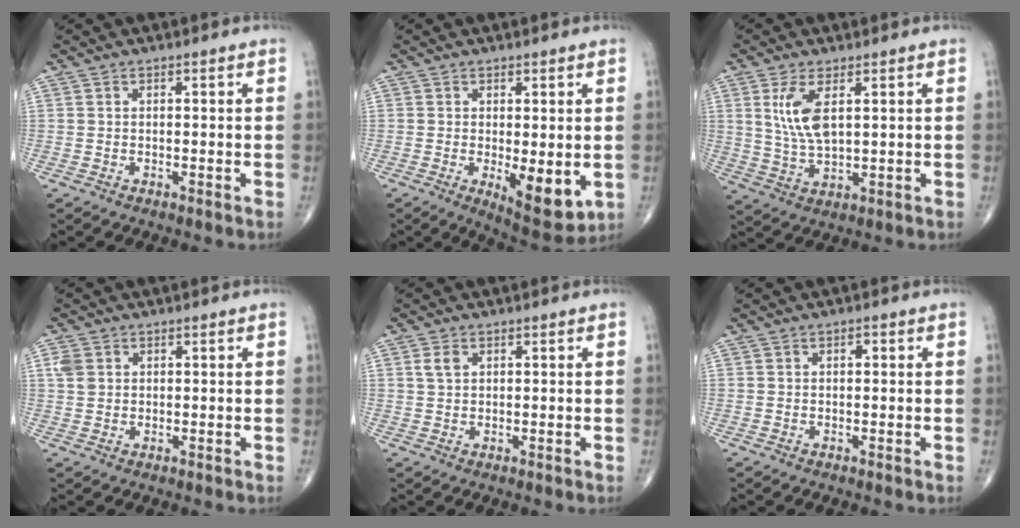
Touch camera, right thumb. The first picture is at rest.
{"total": 8.6, "force": [-1.5, 3.3, 7.8], "torque": [-0.101, -0.024, -0.013]}
{"total": 7.6, "force": [2.5, 3.1, 6.5], "torque": [-0.135, -0.012, 0.058]}
{"total": 2.8, "force": [0.9, 2.2, 1.4], "torque": [-0.026, 0.002, 0.020]}
{"total": 2.3, "force": [0.9, 1.5, 1.5], "torque": [-0.027, 0.003, 0.019]}
{"total": 0.8, "force": [0.2, 0.5, 0.6], "torque": [-0.004, 0.003, 0.000]}